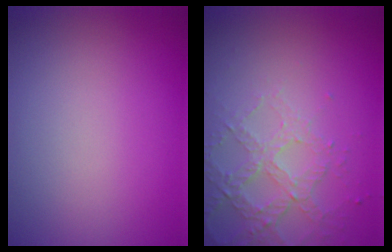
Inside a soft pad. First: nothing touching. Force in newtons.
{"total": 4.2, "press": 3.2, "slide": 2.8}